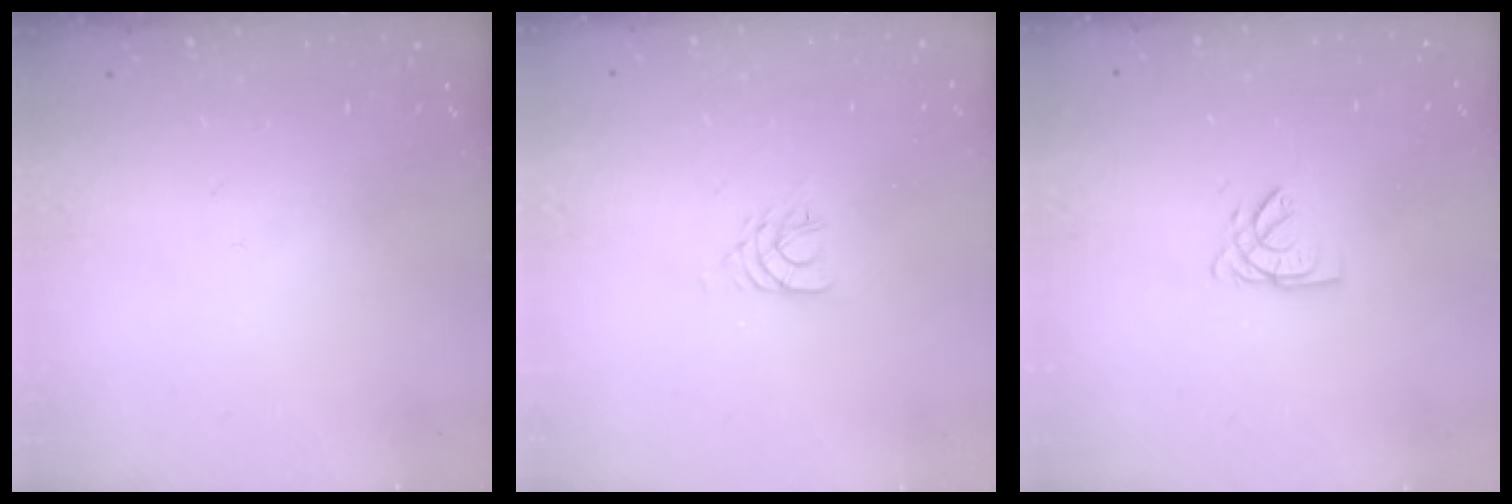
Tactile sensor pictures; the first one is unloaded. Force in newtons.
{"total": 3.5, "press": 3.5, "slide": 0.5}
{"total": 2.7, "press": 2.7, "slide": 0.3}